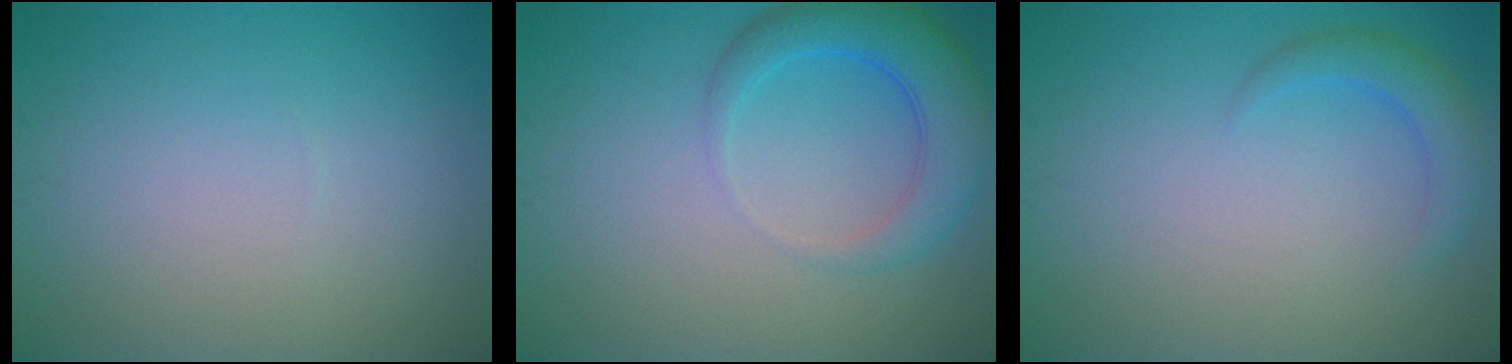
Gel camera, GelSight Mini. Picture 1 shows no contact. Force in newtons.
{"total": 4.8, "press": 4.7, "slide": 0.5}
{"total": 2.4, "press": 2.4, "slide": 0.2}